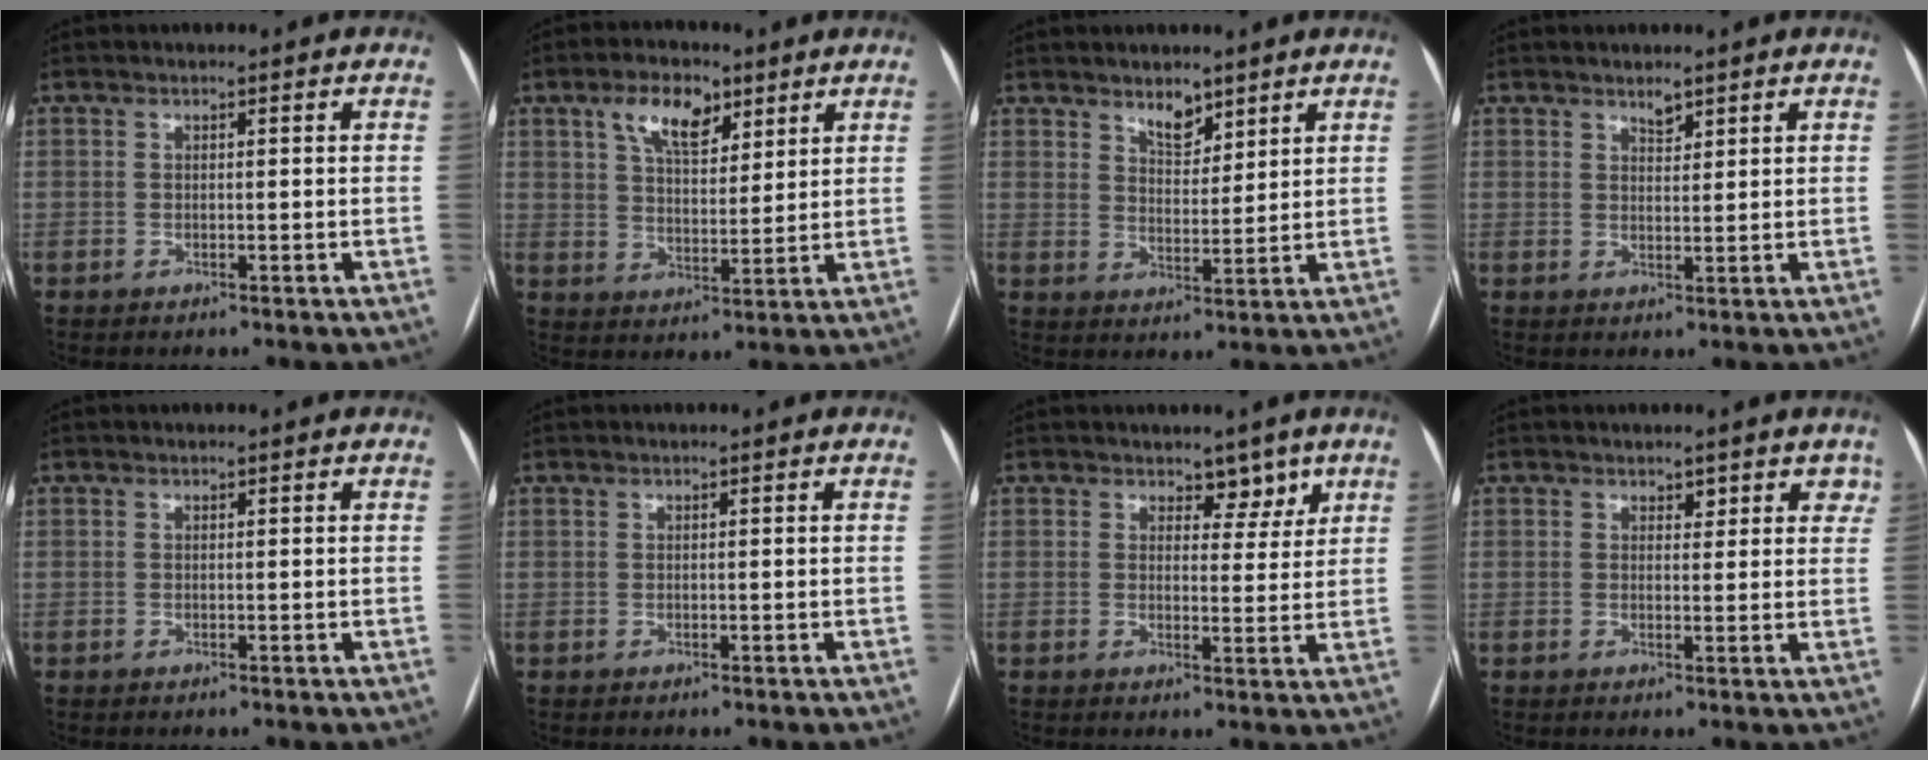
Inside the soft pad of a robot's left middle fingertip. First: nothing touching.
{"total": 8.1, "force": [4.6, 3.8, 5.4], "torque": [-0.099, 0.014, 0.083]}
{"total": 4.3, "force": [3.3, 1.9, 1.9], "torque": [-0.031, -0.005, 0.061]}
{"total": 1.8, "force": [1.5, 0.6, 0.8], "torque": [-0.013, -0.002, 0.026]}
{"total": 0.0}
{"total": 0.0}
{"total": 3.6, "force": [2.6, 2.1, 1.2], "torque": [-0.001, -0.003, 0.037]}
{"total": 3.3, "force": [2.4, 2.0, 1.1], "torque": [0.015, 0.005, 0.027]}